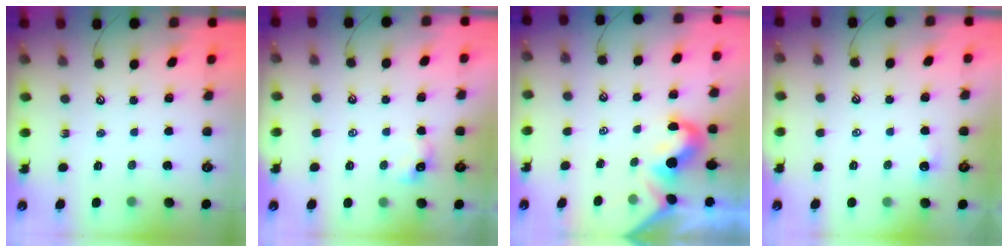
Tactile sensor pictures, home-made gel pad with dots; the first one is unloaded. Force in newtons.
{"total": 0.9, "press": 0.9, "slide": 0.2}
{"total": 1.9, "press": 1.7, "slide": 0.8}
{"total": 2.3, "press": 2.3, "slide": 0.4}